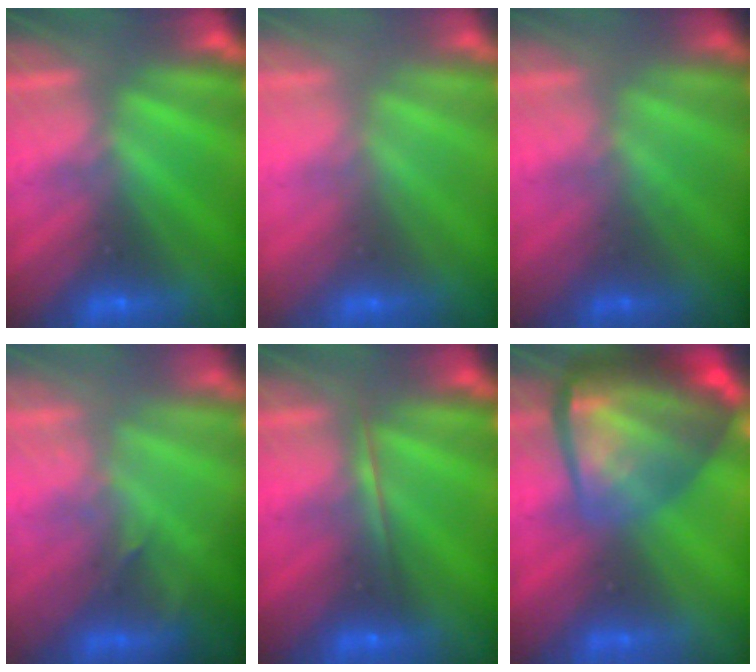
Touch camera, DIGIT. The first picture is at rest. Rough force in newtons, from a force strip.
{"total": 2.8}
{"total": 1.4}
{"total": 2.9}
{"total": 1.7}
{"total": 5.5}